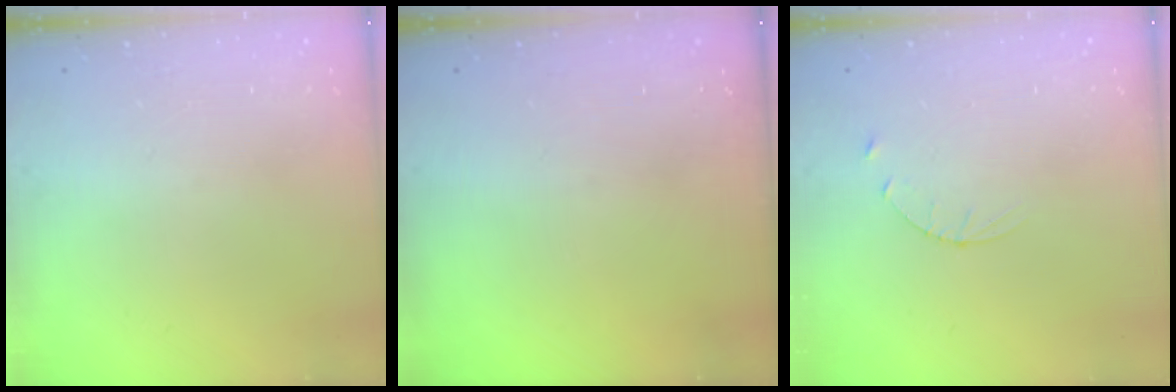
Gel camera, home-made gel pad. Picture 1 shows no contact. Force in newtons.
{"total": 0.0}
{"total": 3.1, "press": 3.1, "slide": 0.3}